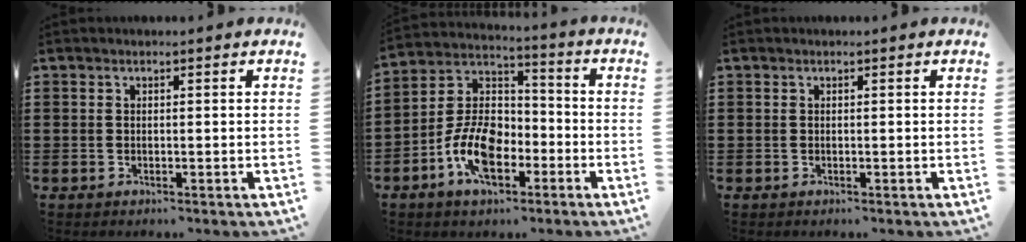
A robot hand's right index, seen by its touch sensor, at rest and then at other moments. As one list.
[{"total": 10.7, "force": [-4.6, 6.1, 7.4], "torque": [-0.175, 0.005, -0.090]}, {"total": 0.0}]